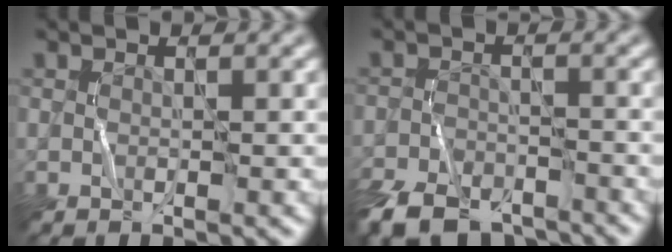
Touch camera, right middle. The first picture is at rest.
{"total": 7.5, "force": [-6.3, 3.1, 2.7], "torque": [-0.052, -0.019, -0.112]}